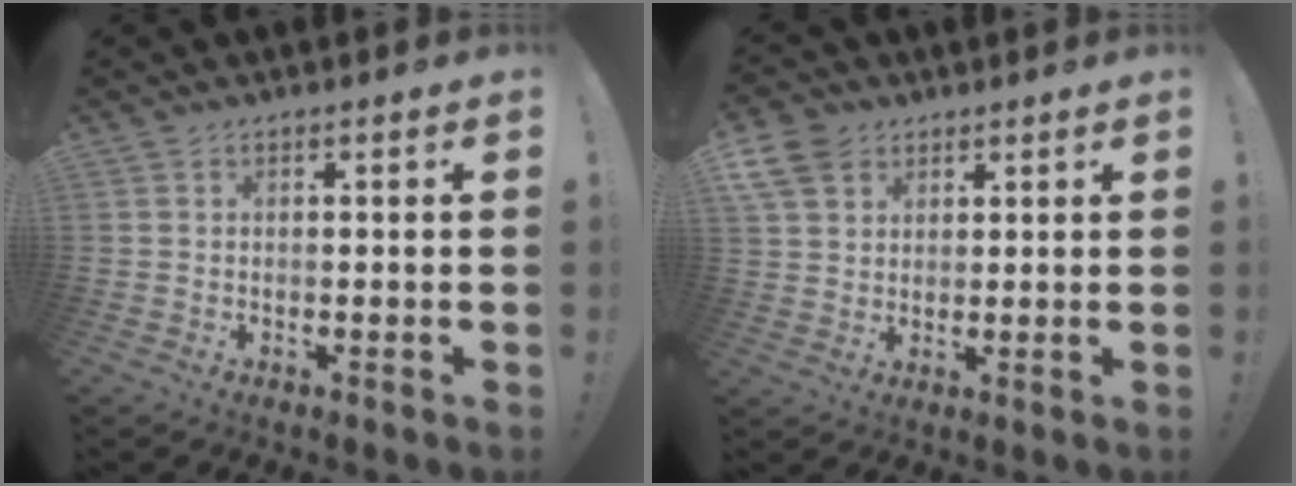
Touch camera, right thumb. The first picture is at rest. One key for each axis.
{"total": 8.9, "fx": 4.7, "fy": 6.5, "fz": 3.9, "tx": -0.077, "ty": -0.018, "tz": 0.095}